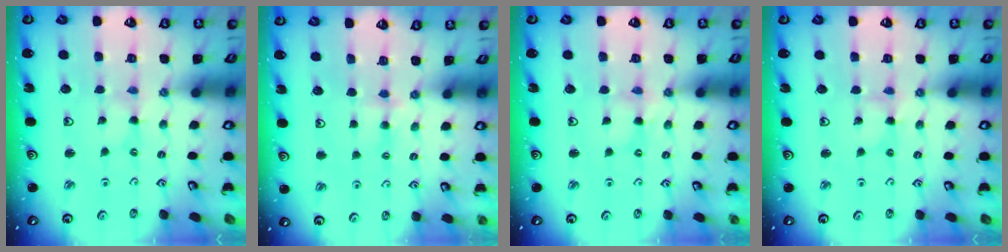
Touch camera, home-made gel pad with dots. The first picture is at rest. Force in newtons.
{"total": 3.7, "press": 3.7, "slide": 0.5}
{"total": 2.0, "press": 2.0, "slide": 0.2}
{"total": 0.8, "press": 0.8, "slide": 0.1}